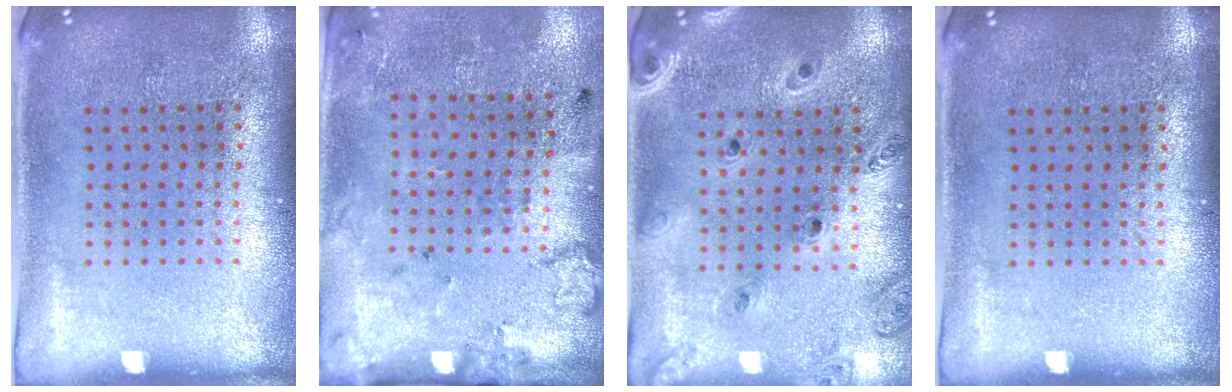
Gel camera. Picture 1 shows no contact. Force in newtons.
{"total": 2.3, "press": 1.4, "slide": 1.9}
{"total": 1.4, "press": 1.4, "slide": 0.1}
{"total": 0.0}